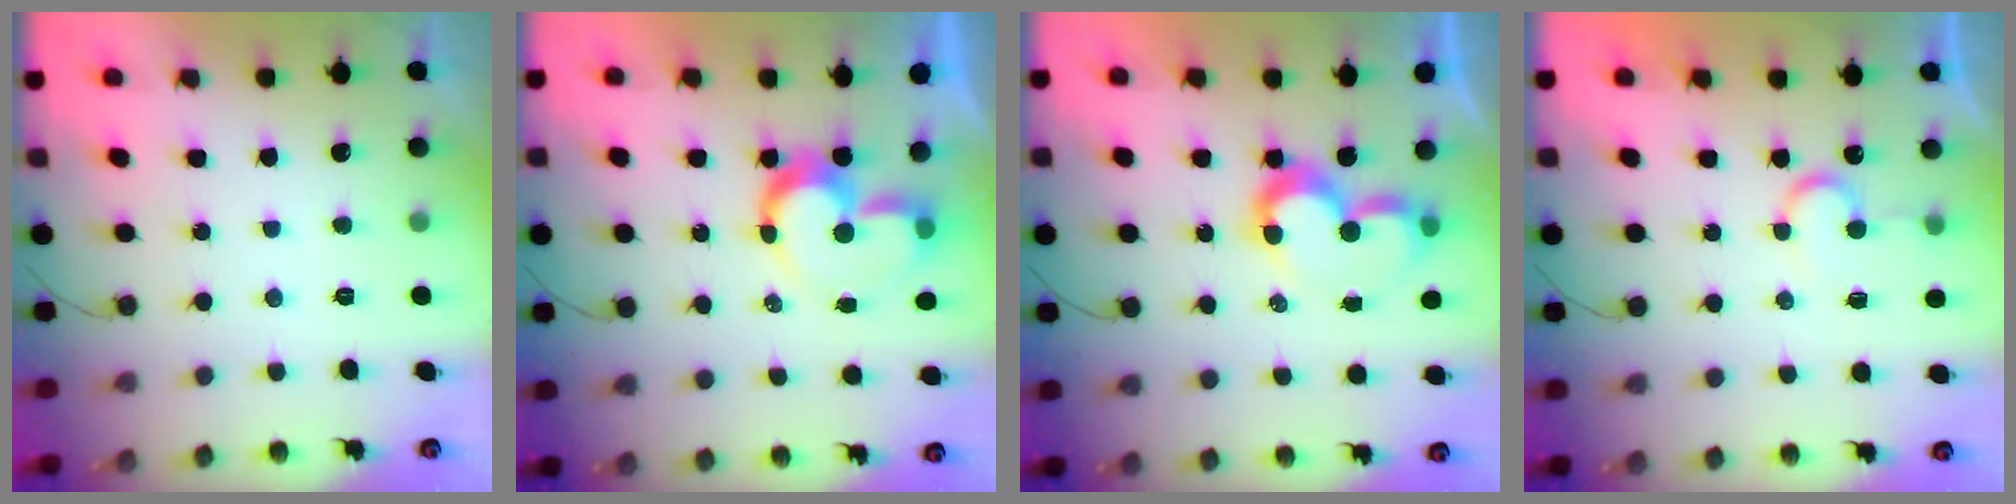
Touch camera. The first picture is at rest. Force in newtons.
{"total": 10.5, "press": 10.4, "slide": 0.9}
{"total": 7.8, "press": 7.8, "slide": 0.6}
{"total": 6.2, "press": 6.2, "slide": 0.4}